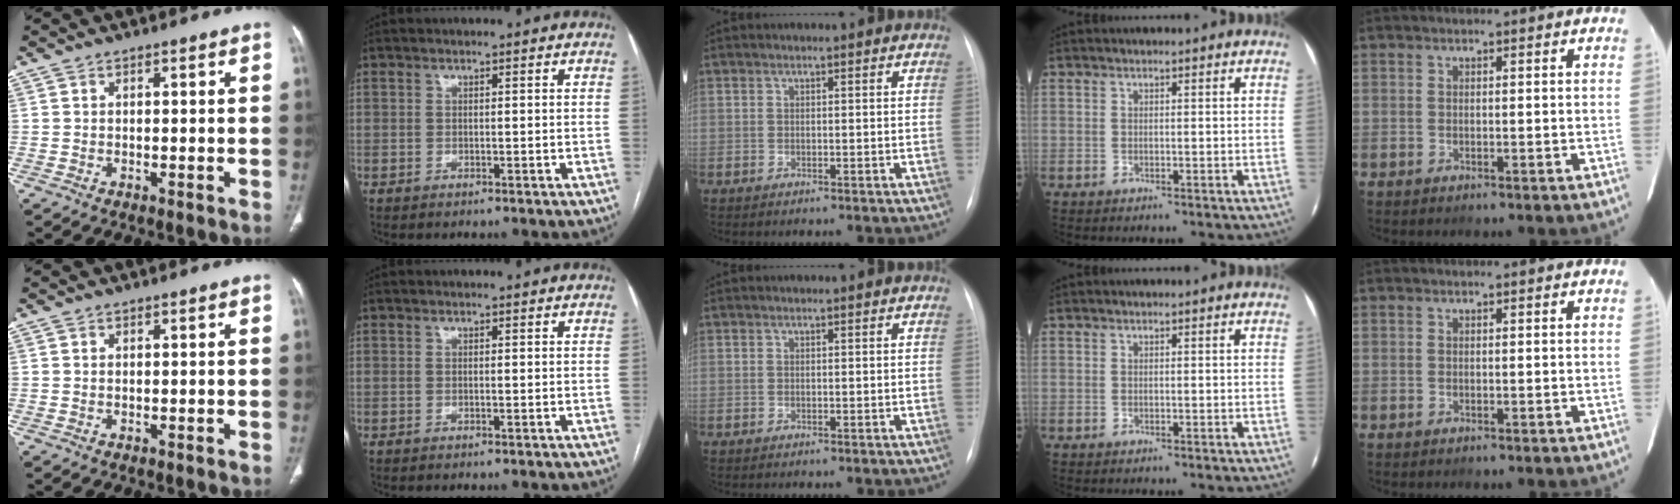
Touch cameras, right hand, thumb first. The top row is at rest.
{}